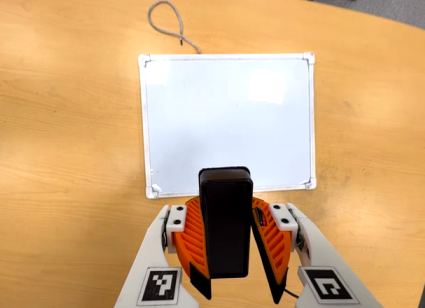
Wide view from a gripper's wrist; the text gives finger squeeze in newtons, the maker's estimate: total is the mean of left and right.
{"total": 8.3, "left": 8.8, "right": 7.8}